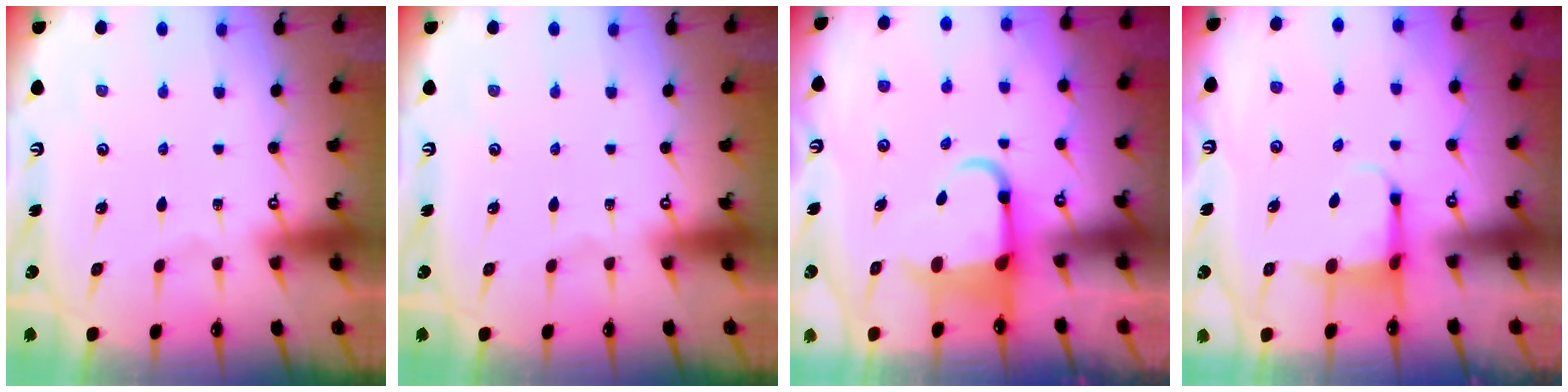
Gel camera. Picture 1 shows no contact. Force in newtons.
{"total": 0.0}
{"total": 5.9, "press": 5.7, "slide": 1.4}
{"total": 4.9, "press": 4.8, "slide": 1.1}